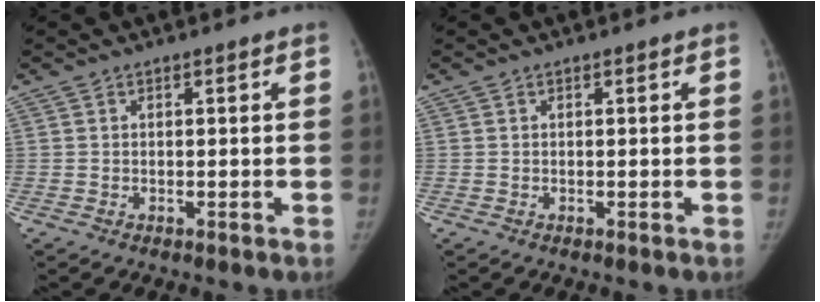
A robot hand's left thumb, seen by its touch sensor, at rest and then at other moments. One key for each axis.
{"total": 0.0}